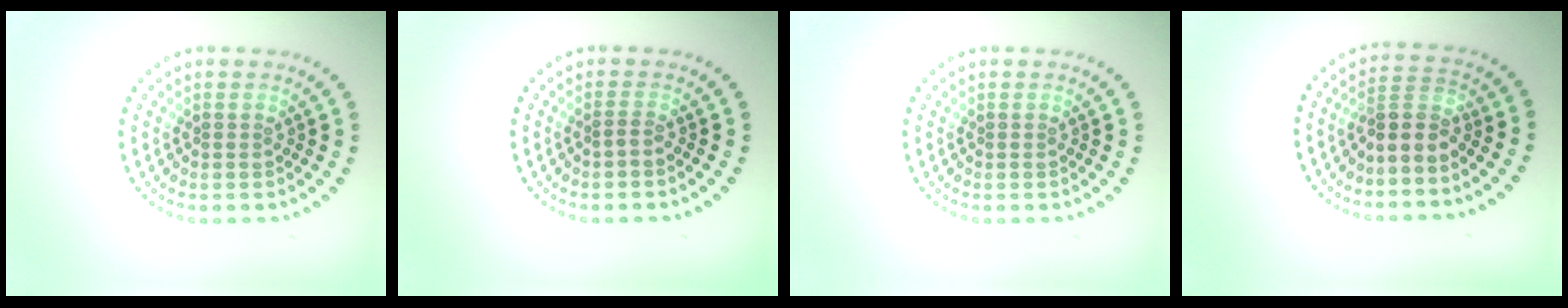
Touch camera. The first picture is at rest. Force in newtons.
{"total": 0.6, "press": 0.2, "slide": 0.6}
{"total": 0.0}
{"total": 2.4, "press": 2.0, "slide": 1.5}